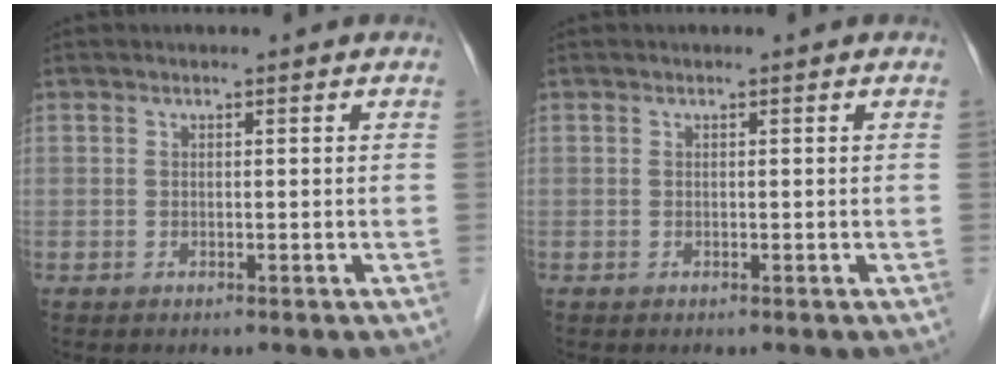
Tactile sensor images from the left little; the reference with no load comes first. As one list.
[{"total": 0.0}]